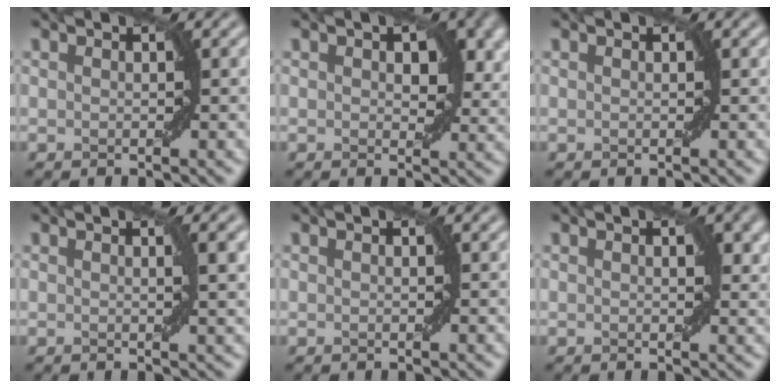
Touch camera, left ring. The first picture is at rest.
{"total": 4.4, "force": [1.2, 2.5, 3.4], "torque": [-0.042, -0.003, 0.018]}
{"total": 0.0}
{"total": 2.4, "force": [0.6, 0.5, 2.2], "torque": [-0.023, 0.004, 0.010]}
{"total": 0.0}
{"total": 1.8, "force": [0.5, 0.9, 1.4], "torque": [-0.012, -0.003, 0.009]}